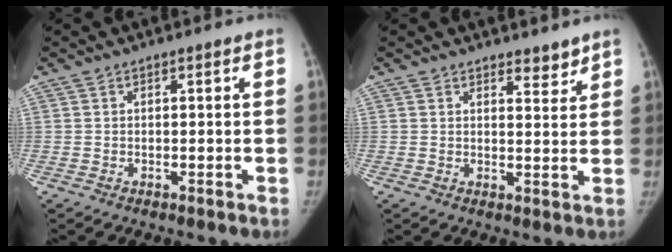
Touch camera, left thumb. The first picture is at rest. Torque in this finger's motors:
{"motor_torque": [-0.07, -0.06, 0.38, -0.31, -0.01]}